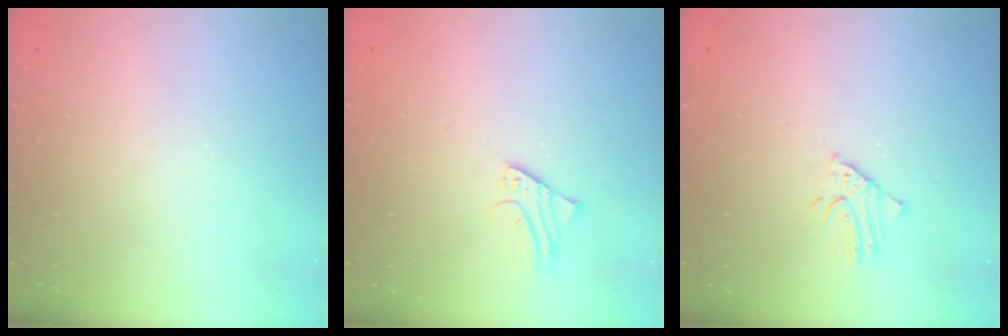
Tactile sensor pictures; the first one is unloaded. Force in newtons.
{"total": 1.8, "press": 1.8, "slide": 0.1}
{"total": 1.5, "press": 1.5, "slide": 0.1}